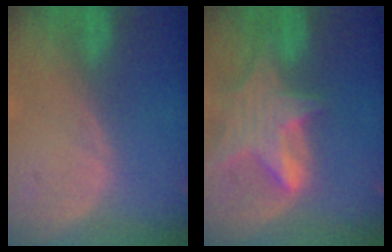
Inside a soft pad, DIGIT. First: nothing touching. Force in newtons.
{"total": 8.2, "press": 7.3, "slide": 3.8}